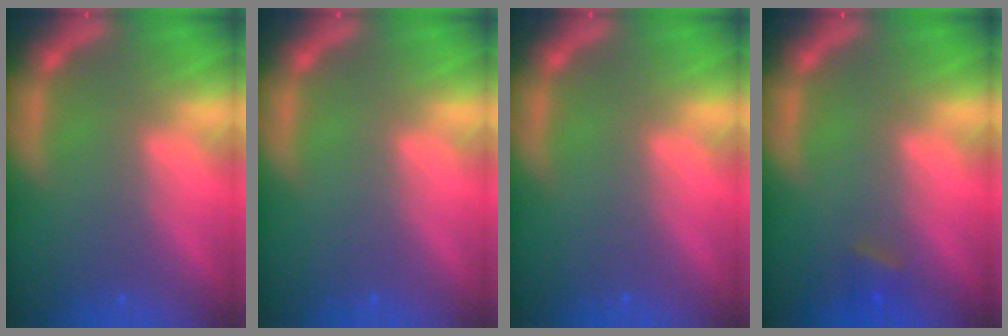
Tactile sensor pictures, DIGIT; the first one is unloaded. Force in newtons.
{"total": 0.0}
{"total": 0.0}
{"total": 1.4}